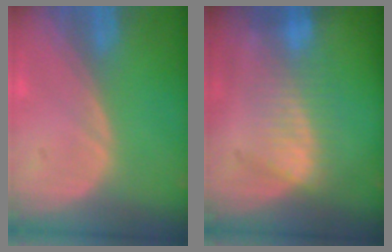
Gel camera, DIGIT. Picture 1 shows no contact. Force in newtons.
{"total": 6.7, "press": 6.3, "slide": 2.1}